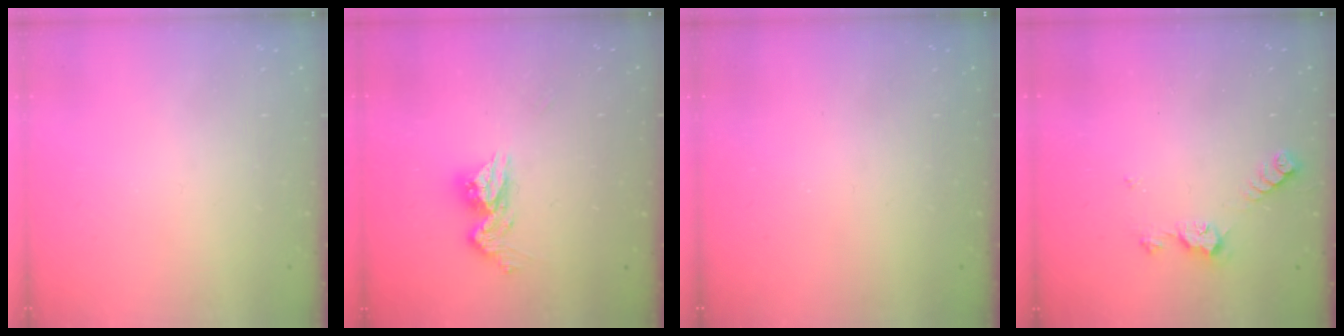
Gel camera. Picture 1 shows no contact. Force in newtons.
{"total": 10.7, "press": 10.6, "slide": 1.0}
{"total": 0.0}
{"total": 5.5, "press": 5.4, "slide": 0.6}